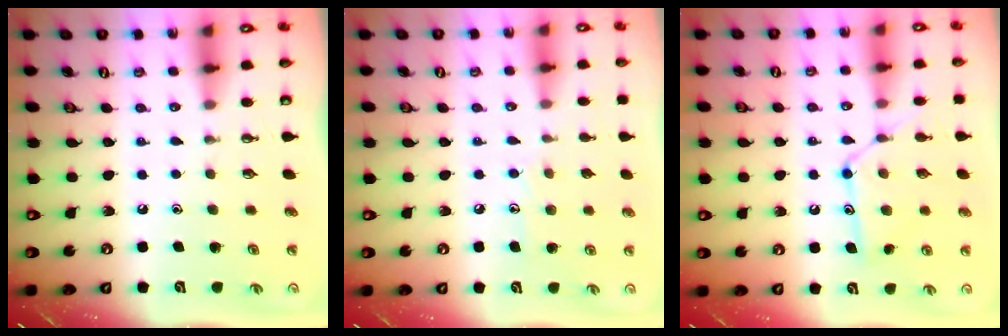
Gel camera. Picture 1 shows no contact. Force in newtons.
{"total": 6.5, "press": 6.5, "slide": 0.4}
{"total": 11.9, "press": 11.9, "slide": 0.9}